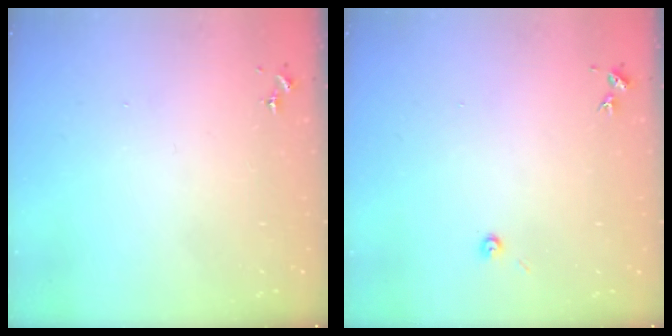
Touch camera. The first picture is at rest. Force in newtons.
{"total": 3.1, "press": 3.1, "slide": 0.3}